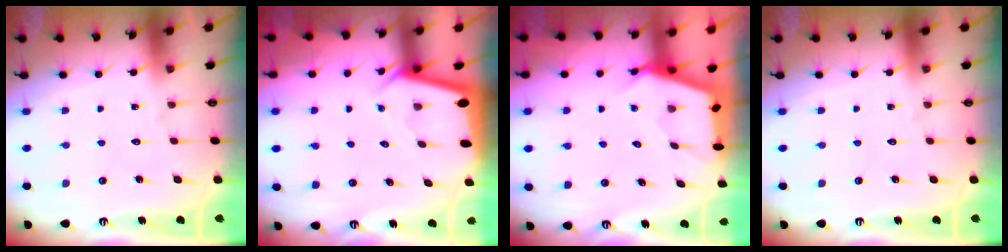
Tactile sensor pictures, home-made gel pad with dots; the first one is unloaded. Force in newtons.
{"total": 2.3, "press": 2.3, "slide": 0.1}
{"total": 2.8, "press": 2.8, "slide": 0.3}
{"total": 0.0}